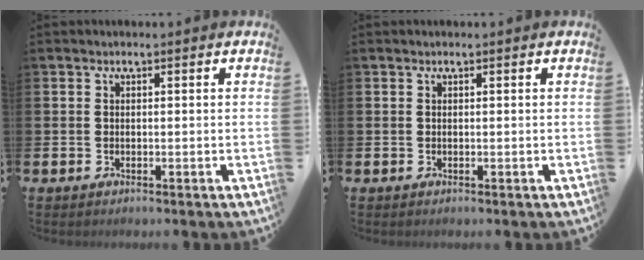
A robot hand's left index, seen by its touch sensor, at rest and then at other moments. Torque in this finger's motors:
{"motor_torque": [-0.05, 0.12, 0.00, 0.00]}